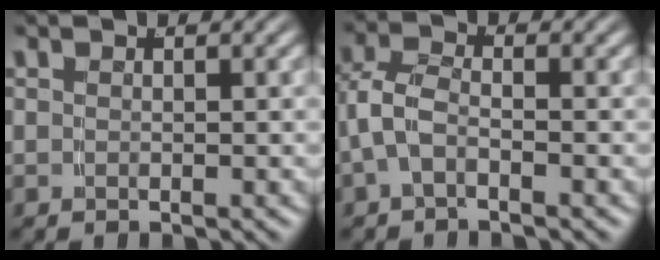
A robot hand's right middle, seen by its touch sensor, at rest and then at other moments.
{"total": 3.6, "force": [-0.9, 2.5, 2.5], "torque": [-0.070, -0.017, -0.011]}